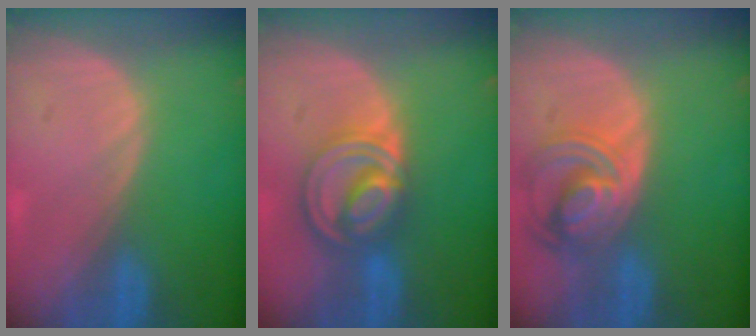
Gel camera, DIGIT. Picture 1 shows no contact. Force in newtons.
{"total": 8.6, "press": 7.2, "slide": 4.7}
{"total": 8.2, "press": 7.2, "slide": 4.1}